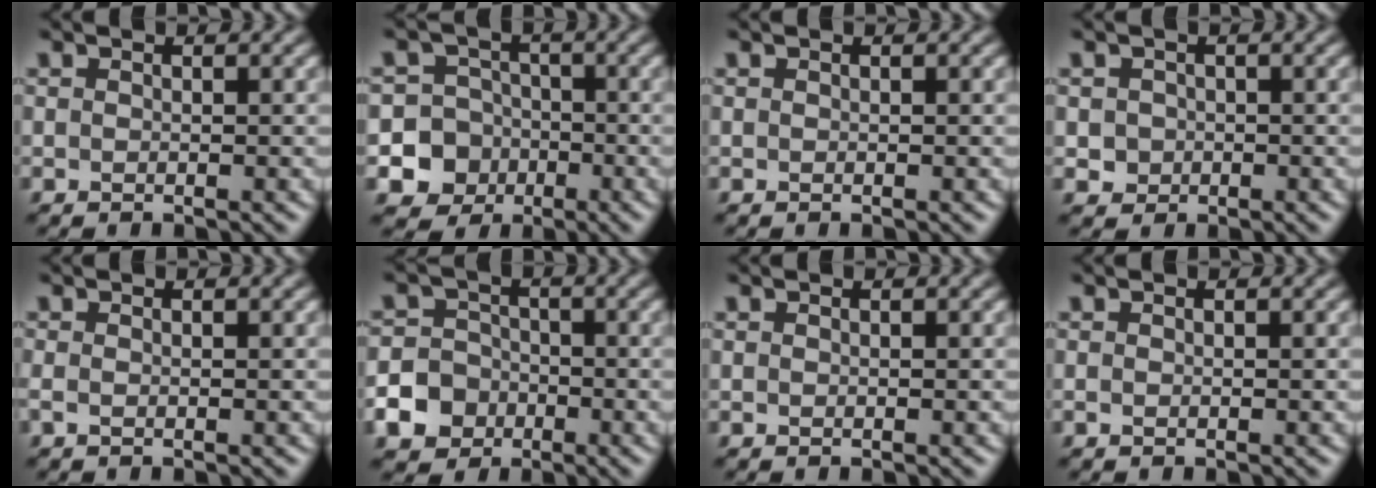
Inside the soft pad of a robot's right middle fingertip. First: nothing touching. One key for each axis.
{"total": 9.4, "fx": -3.7, "fy": 8.5, "fz": 1.3, "tx": -0.022, "ty": -0.025, "tz": -0.084}
{"total": 0.0}
{"total": 1.4, "fx": -0.1, "fy": 1.4, "fz": 0.3, "tx": 0.002, "ty": -0.004, "tz": -0.002}
{"total": 0.6, "fx": -0.2, "fy": 0.2, "fz": 0.5, "tx": -0.014, "ty": -0.004, "tz": -0.004}
{"total": 5.2, "fx": -2.6, "fy": 4.3, "fz": 1.4, "tx": -0.012, "ty": -0.005, "tz": -0.065}
{"total": 0.0}
{"total": 0.0}